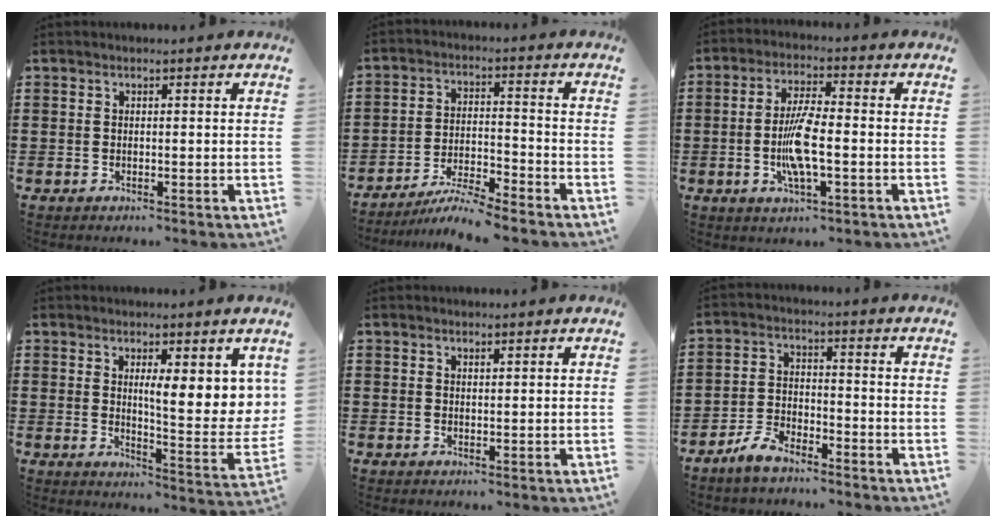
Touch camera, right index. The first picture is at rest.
{"total": 5.7, "force": [-5.4, -0.2, 1.9], "torque": [-0.048, -0.008, -0.108]}
{"total": 7.3, "force": [-1.4, 1.7, 7.0], "torque": [-0.147, -0.008, -0.032]}
{"total": 7.1, "force": [3.1, 1.8, 6.2], "torque": [-0.085, -0.030, 0.043]}
{"total": 0.6, "force": [0.4, 0.3, 0.3], "torque": [-0.006, 0.001, 0.009]}
{"total": 4.2, "force": [-3.7, 1.2, 1.6], "torque": [-0.051, 0.007, -0.080]}